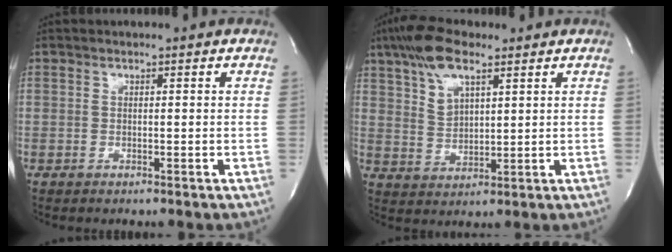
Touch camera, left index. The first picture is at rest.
{"total": 8.6, "force": [5.3, 3.2, 5.9], "torque": [-0.118, 0.010, 0.103]}